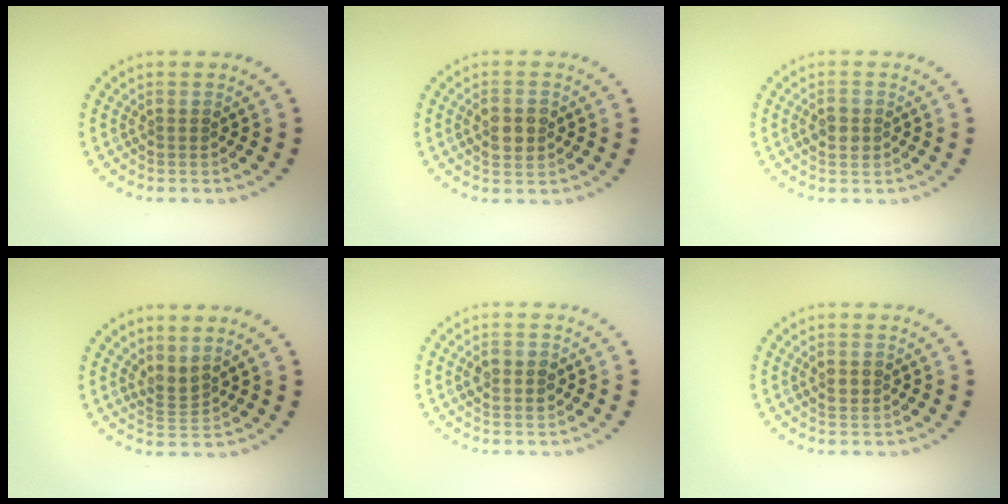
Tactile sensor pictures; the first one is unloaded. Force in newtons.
{"total": 2.8, "press": 2.8, "slide": 0.2}
{"total": 2.4, "press": 2.4, "slide": 0.2}
{"total": 1.8, "press": 1.3, "slide": 1.3}
{"total": 2.5, "press": 2.5, "slide": 0.2}
{"total": 1.0, "press": 1.0, "slide": 0.0}